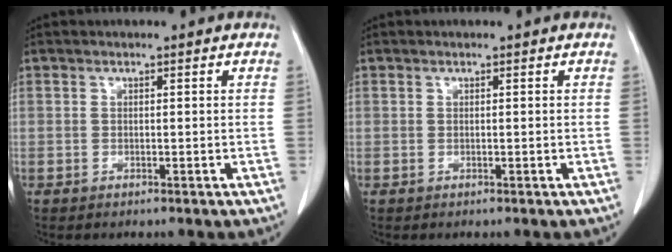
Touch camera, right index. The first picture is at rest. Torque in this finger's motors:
{"motor_torque": [0.00, 0.00, 0.00, 0.00]}